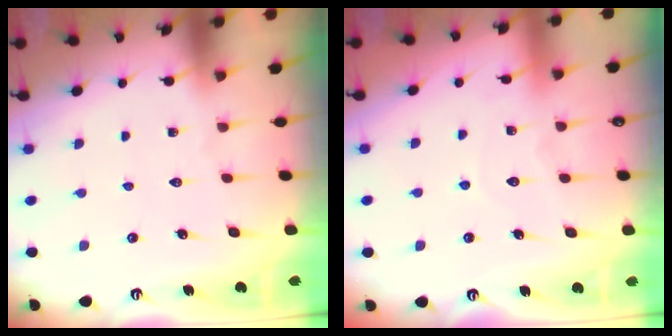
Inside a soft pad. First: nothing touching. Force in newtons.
{"total": 6.0, "press": 5.9, "slide": 0.7}